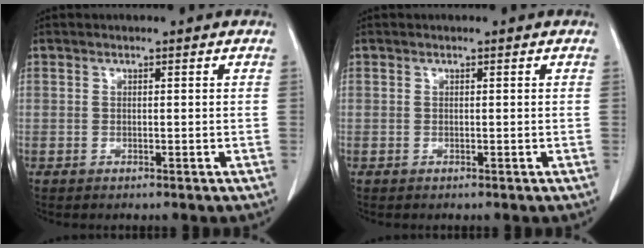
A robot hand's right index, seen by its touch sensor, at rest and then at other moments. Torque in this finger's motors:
{"motor_torque": [-0.03, 0.03, 0.00, 0.00]}